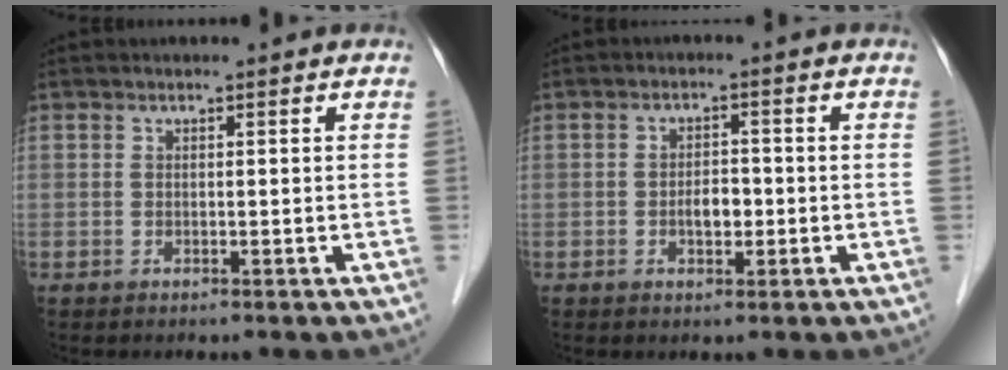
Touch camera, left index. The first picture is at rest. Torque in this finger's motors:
{"motor_torque": [0.12, 0.10, 0.08, 0.03]}